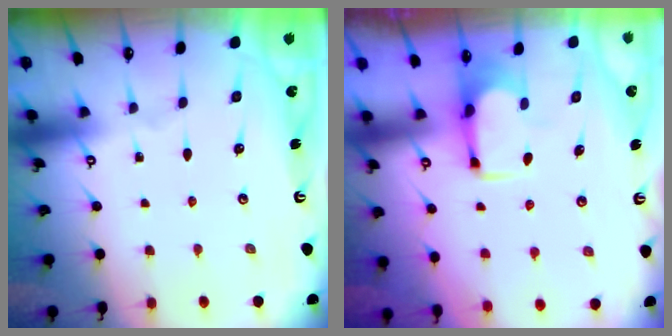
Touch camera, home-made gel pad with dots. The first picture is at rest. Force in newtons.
{"total": 1.7, "press": 1.6, "slide": 0.7}